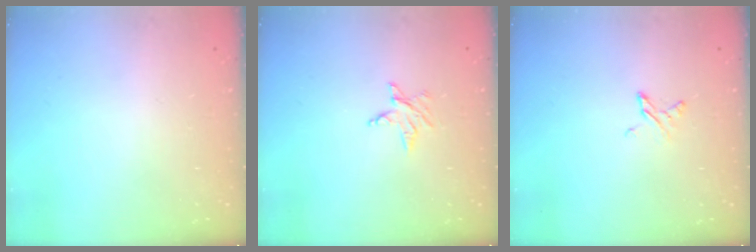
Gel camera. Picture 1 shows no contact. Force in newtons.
{"total": 3.2, "press": 3.2, "slide": 0.4}
{"total": 3.8, "press": 3.7, "slide": 0.4}